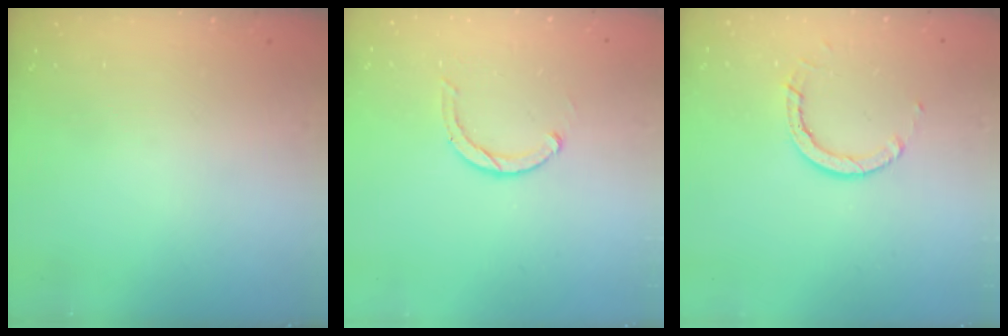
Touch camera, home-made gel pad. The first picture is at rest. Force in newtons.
{"total": 3.0, "press": 2.9, "slide": 0.5}
{"total": 4.9, "press": 4.9, "slide": 0.5}